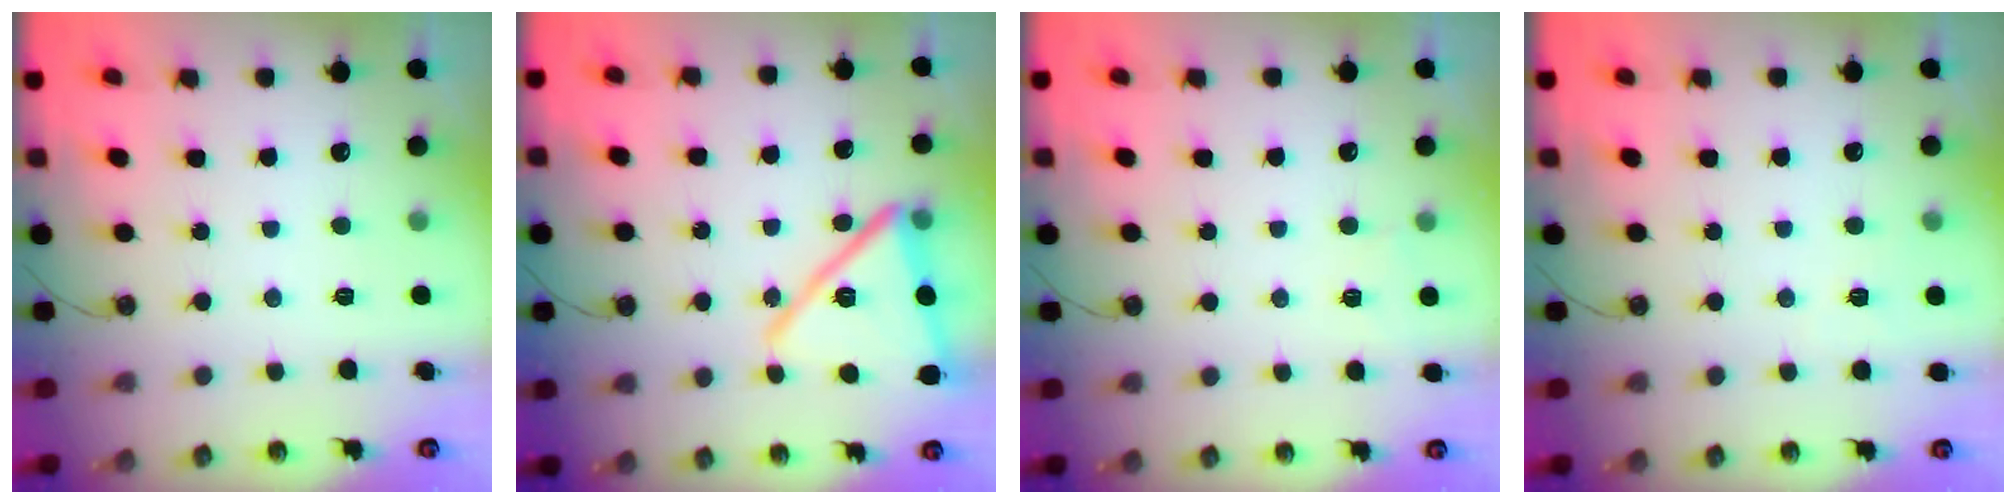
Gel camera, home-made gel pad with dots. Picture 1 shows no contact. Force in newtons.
{"total": 18.7, "press": 18.4, "slide": 3.3}
{"total": 3.1, "press": 2.4, "slide": 2.0}
{"total": 2.7, "press": 1.7, "slide": 2.1}